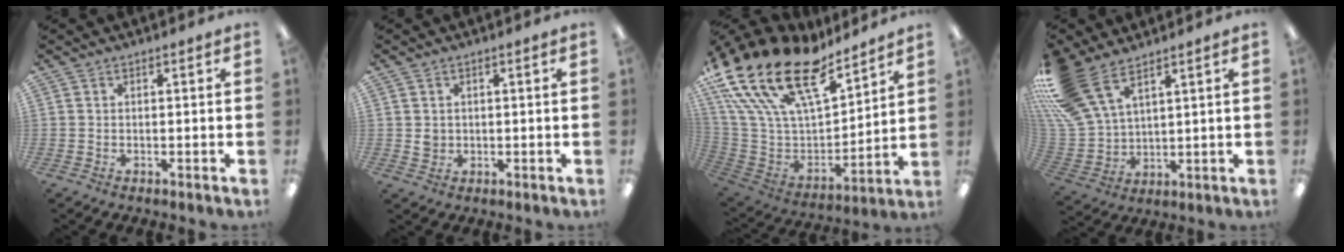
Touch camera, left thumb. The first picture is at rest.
{"total": 2.2, "force": [0.5, 2.1, 0.4], "torque": [-0.012, 0.002, 0.009]}
{"total": 25.1, "force": [18.0, 10.4, 14.1], "torque": [-0.287, -0.120, 0.314]}
{"total": 15.8, "force": [10.5, 7.4, 9.2], "torque": [-0.219, -0.041, 0.201]}